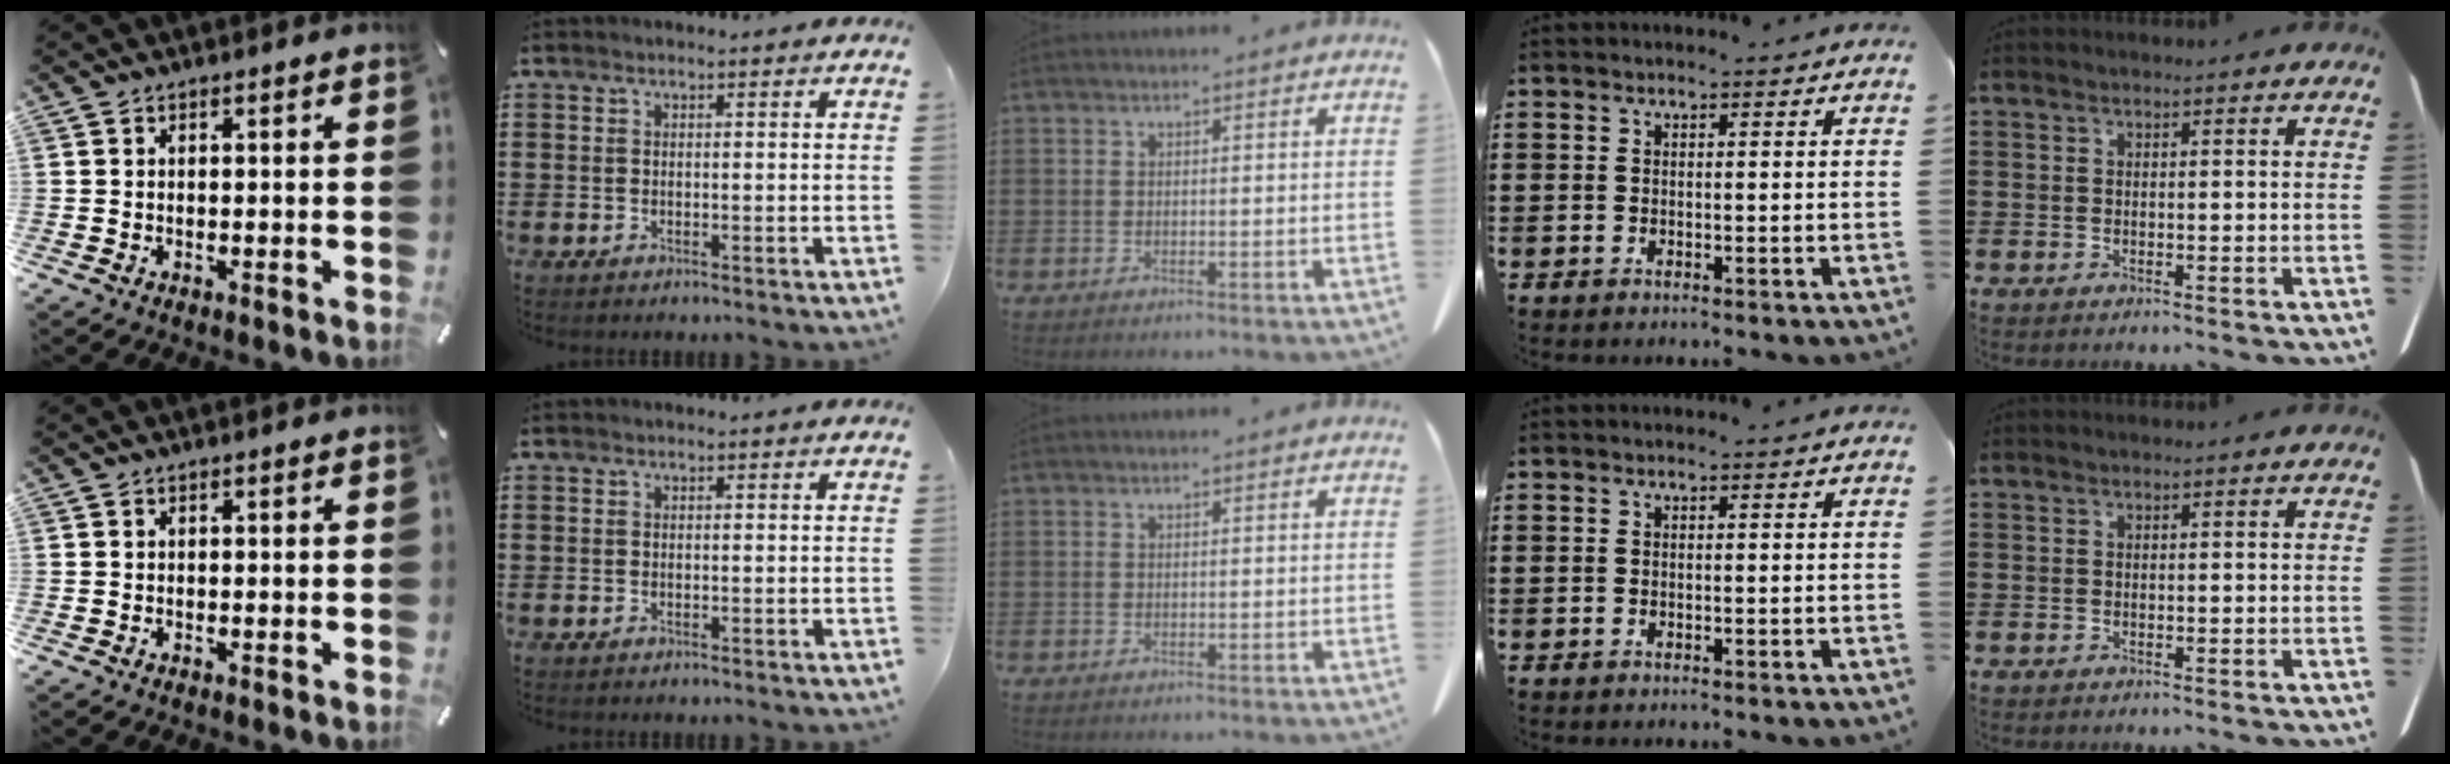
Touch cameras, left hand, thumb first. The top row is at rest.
{}